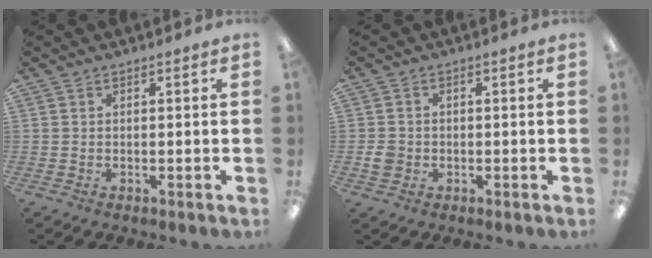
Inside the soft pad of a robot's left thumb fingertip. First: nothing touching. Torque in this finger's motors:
{"motor_torque": [-0.08, 0.08, -0.01, -0.10, -0.02]}